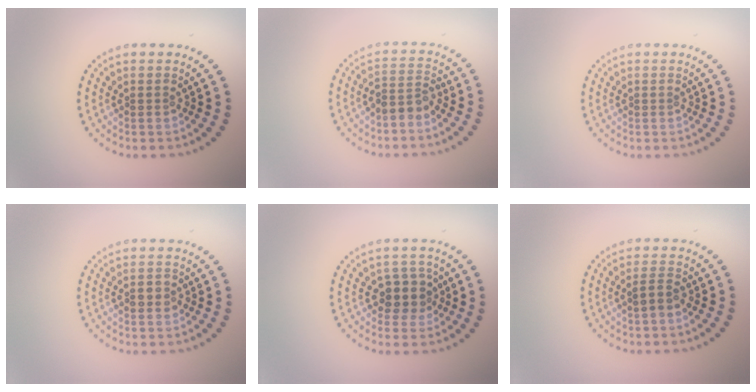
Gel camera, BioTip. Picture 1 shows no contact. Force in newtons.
{"total": 2.2, "press": 1.8, "slide": 1.2}
{"total": 0.0}
{"total": 1.0, "press": 1.0, "slide": 0.0}
{"total": 2.8, "press": 2.5, "slide": 1.2}
{"total": 1.1, "press": 0.9, "slide": 0.5}